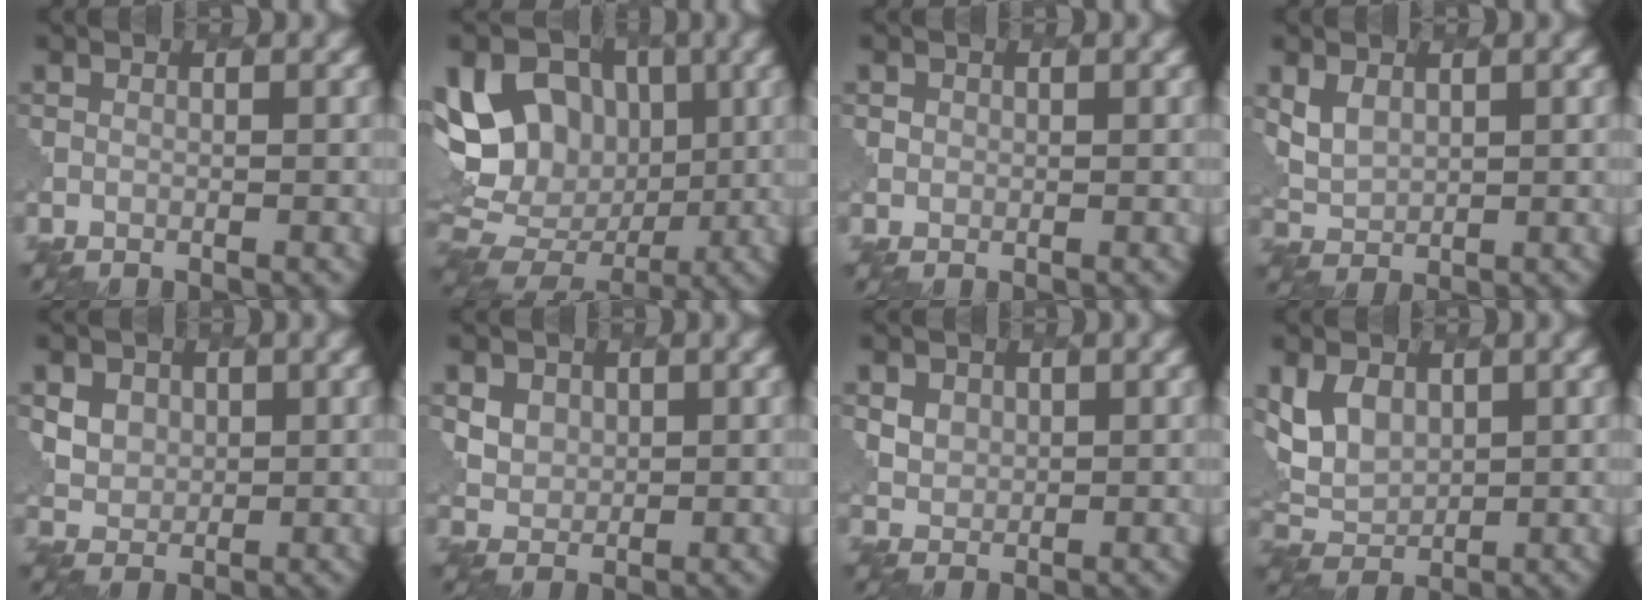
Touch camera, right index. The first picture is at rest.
{"total": 13.6, "force": [2.5, 11.1, 7.5], "torque": [-0.138, 0.024, 0.041]}
{"total": 1.0, "force": [0.5, 0.9, -0.1], "torque": [0.008, -0.002, 0.007]}
{"total": 2.5, "force": [1.4, 1.8, 1.1], "torque": [-0.031, -0.001, 0.030]}
{"total": 6.0, "force": [2.9, 4.6, 2.4], "torque": [-0.058, 0.016, 0.042]}
{"total": 4.9, "force": [2.5, 3.7, 1.9], "torque": [-0.048, 0.011, 0.041]}
{"total": 3.3, "force": [1.9, 2.5, 1.1], "torque": [-0.034, 0.009, 0.036]}
{"total": 4.3, "force": [1.4, 3.3, 2.5], "torque": [-0.055, -0.004, 0.026]}